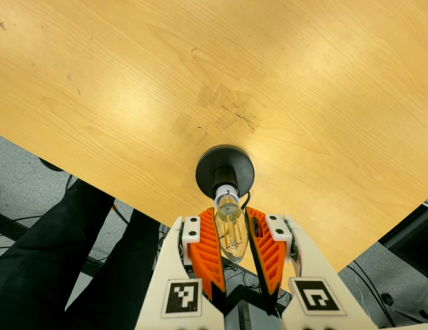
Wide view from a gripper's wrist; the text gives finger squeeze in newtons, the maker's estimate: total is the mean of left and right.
{"total": 12.3, "left": 13.4, "right": 11.3}